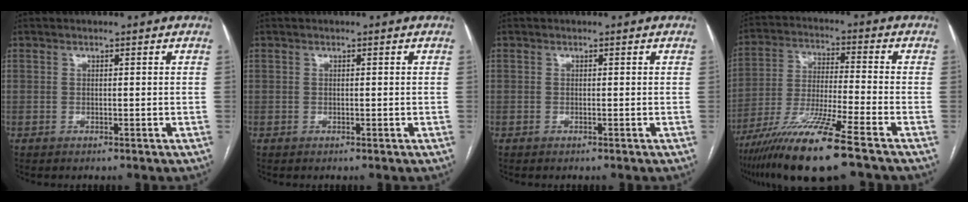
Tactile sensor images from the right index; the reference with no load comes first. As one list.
[{"total": 0.0}, {"total": 0.0}, {"total": 14.6, "force": [-9.8, -0.3, 10.7], "torque": [-0.219, -0.044, -0.181]}]